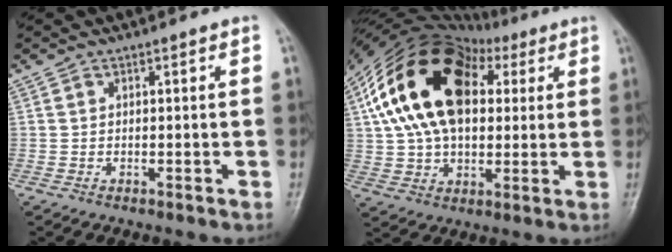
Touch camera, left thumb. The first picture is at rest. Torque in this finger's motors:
{"motor_torque": [2.18, 2.35, 1.89, -0.88, 0.73]}